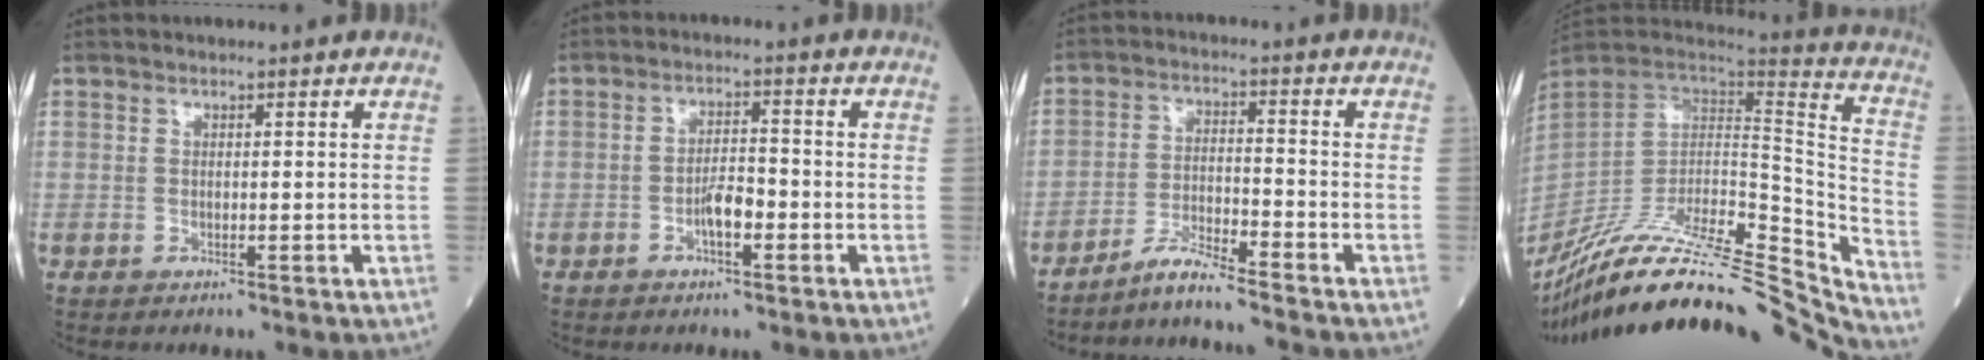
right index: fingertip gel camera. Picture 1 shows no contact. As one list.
[{"total": 3.8, "force": [-1.6, 1.1, 3.3], "torque": [-0.060, 0.005, -0.030]}, {"total": 5.4, "force": [-5.0, -1.1, 1.9], "torque": [-0.038, -0.021, -0.095]}, {"total": 35.4, "force": [-31.8, 2.0, 15.4], "torque": [-0.195, -0.041, -0.473]}]